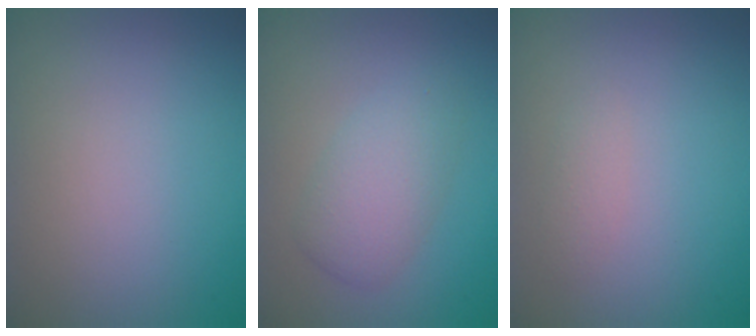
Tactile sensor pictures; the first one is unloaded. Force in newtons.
{"total": 3.6, "press": 3.6, "slide": 0.1}
{"total": 1.0, "press": 1.0, "slide": 0.0}